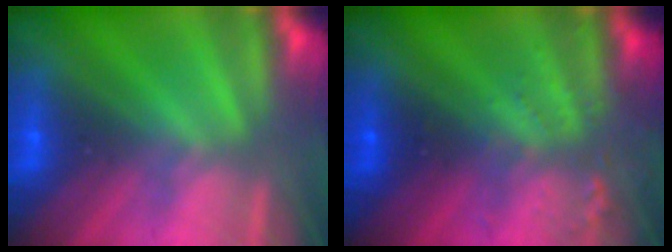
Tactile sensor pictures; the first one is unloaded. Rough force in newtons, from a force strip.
{"total": 3.4}